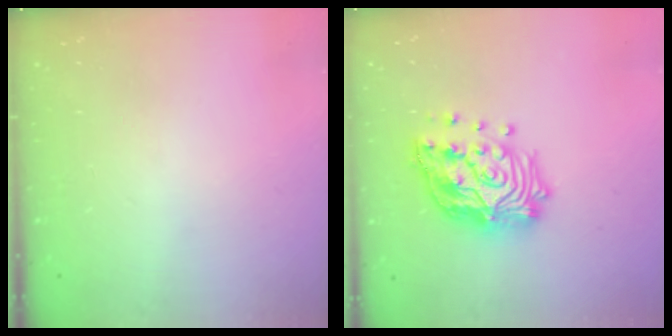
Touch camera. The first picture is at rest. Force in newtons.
{"total": 19.2, "press": 19.1, "slide": 1.9}